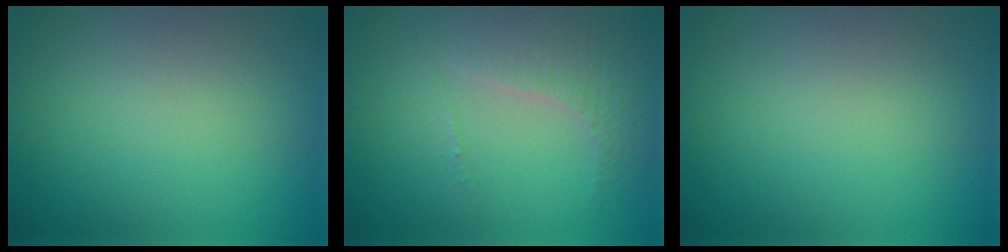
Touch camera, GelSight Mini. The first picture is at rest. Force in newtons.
{"total": 4.3, "press": 3.1, "slide": 3.0}
{"total": 0.0}